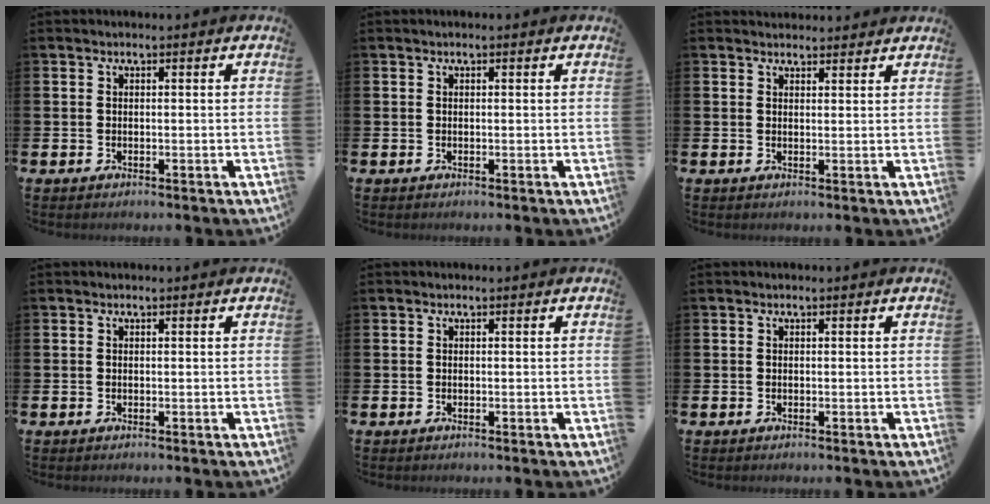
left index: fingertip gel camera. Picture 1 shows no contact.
{"total": 0.0}
{"total": 2.1, "force": [2.1, 0.5, -0.1], "torque": [0.007, -0.009, 0.037]}
{"total": 0.0}
{"total": 0.0}
{"total": 0.0}